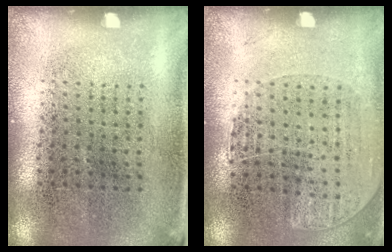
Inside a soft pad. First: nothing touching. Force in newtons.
{"total": 1.1, "press": 1.0, "slide": 0.6}